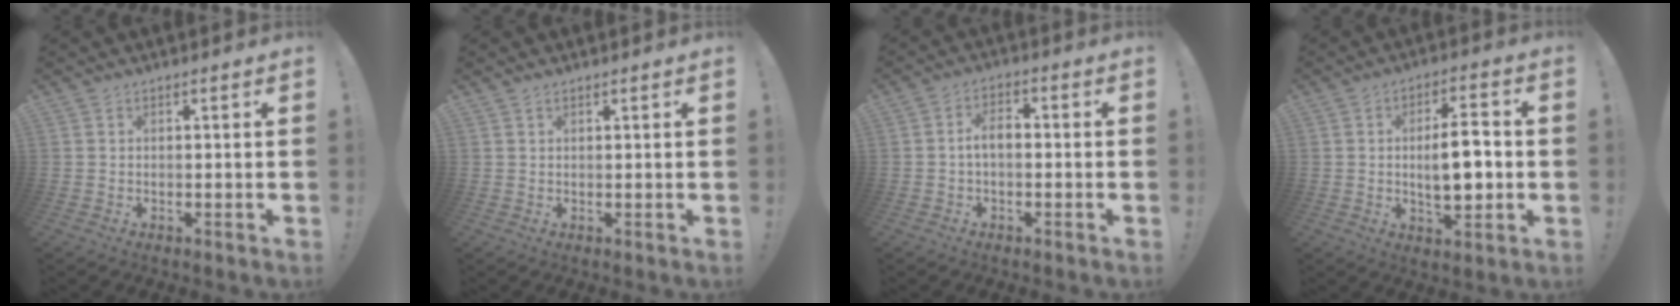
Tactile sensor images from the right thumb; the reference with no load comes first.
{"total": 0.7, "force": [0.6, 0.3, 0.2], "torque": [0.000, -0.003, 0.011]}
{"total": 4.6, "force": [-0.4, 2.4, 3.9], "torque": [-0.065, 0.007, -0.009]}
{"total": 10.6, "force": [-0.6, 4.4, 9.6], "torque": [-0.147, -0.001, -0.015]}